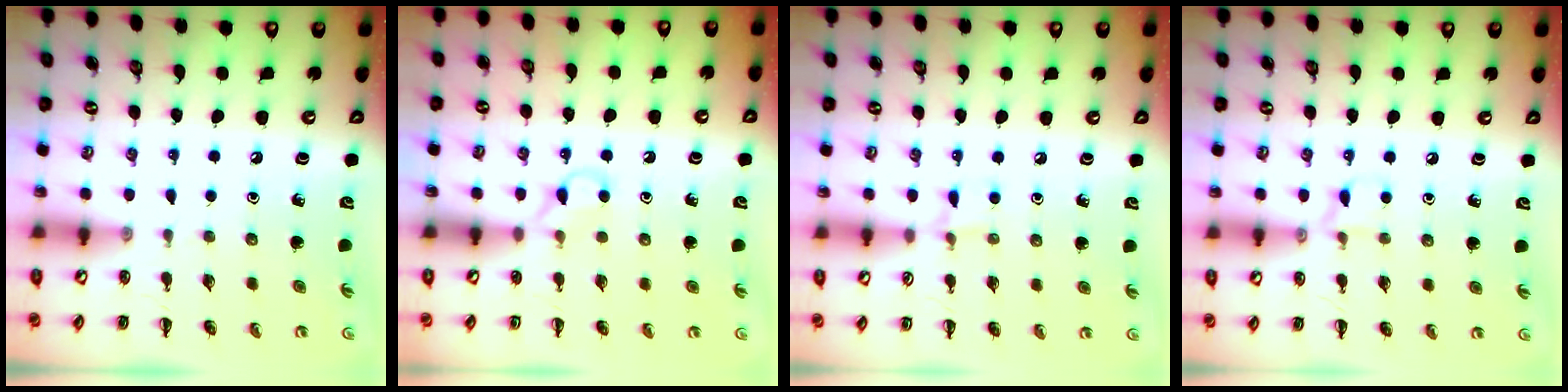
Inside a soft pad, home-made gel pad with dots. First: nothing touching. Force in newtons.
{"total": 4.9, "press": 4.7, "slide": 1.5}
{"total": 5.3, "press": 5.0, "slide": 1.9}
{"total": 4.6, "press": 4.4, "slide": 1.4}